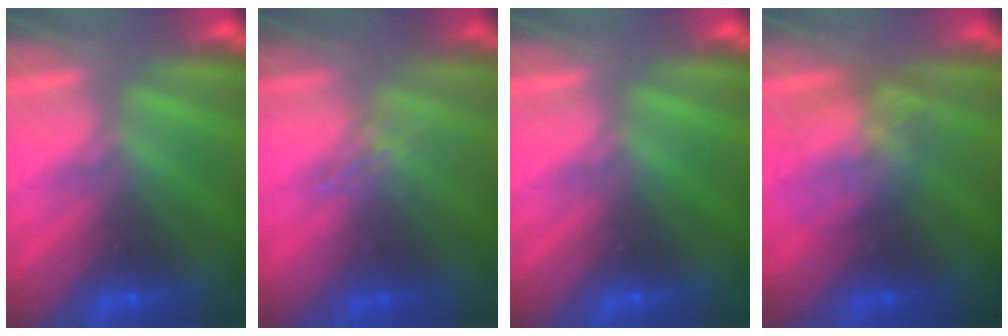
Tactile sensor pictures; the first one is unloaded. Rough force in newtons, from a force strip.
{"total": 1.0}
{"total": 0.0}
{"total": 3.5}